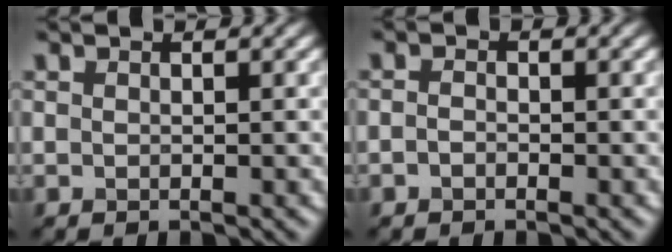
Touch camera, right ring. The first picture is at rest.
{"total": 0.7, "force": [-0.4, 0.4, 0.5], "torque": [-0.010, 0.000, -0.010]}